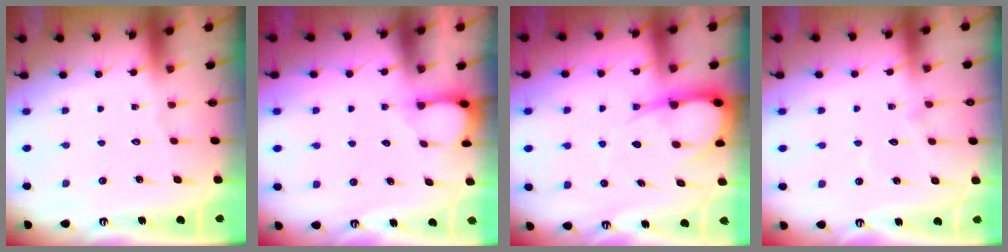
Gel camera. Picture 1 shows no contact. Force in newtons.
{"total": 2.3, "press": 2.3, "slide": 0.3}
{"total": 8.8, "press": 8.7, "slide": 1.1}
{"total": 7.8, "press": 7.8, "slide": 0.6}